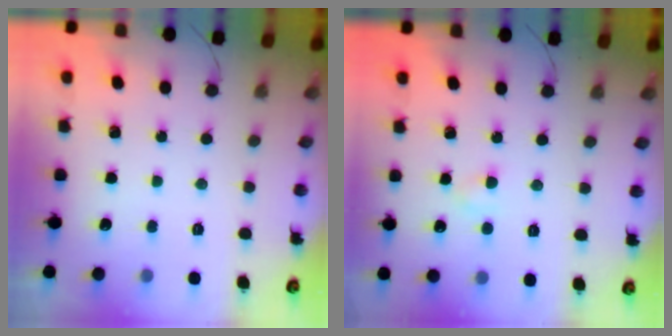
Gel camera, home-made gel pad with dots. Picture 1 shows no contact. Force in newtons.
{"total": 2.5, "press": 2.3, "slide": 1.0}